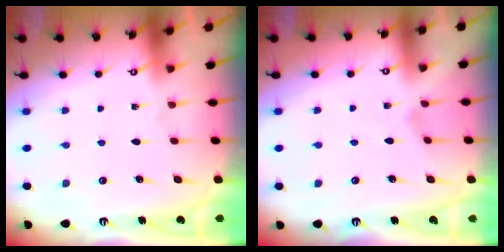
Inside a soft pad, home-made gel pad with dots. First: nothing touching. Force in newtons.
{"total": 0.6, "press": 0.5, "slide": 0.2}